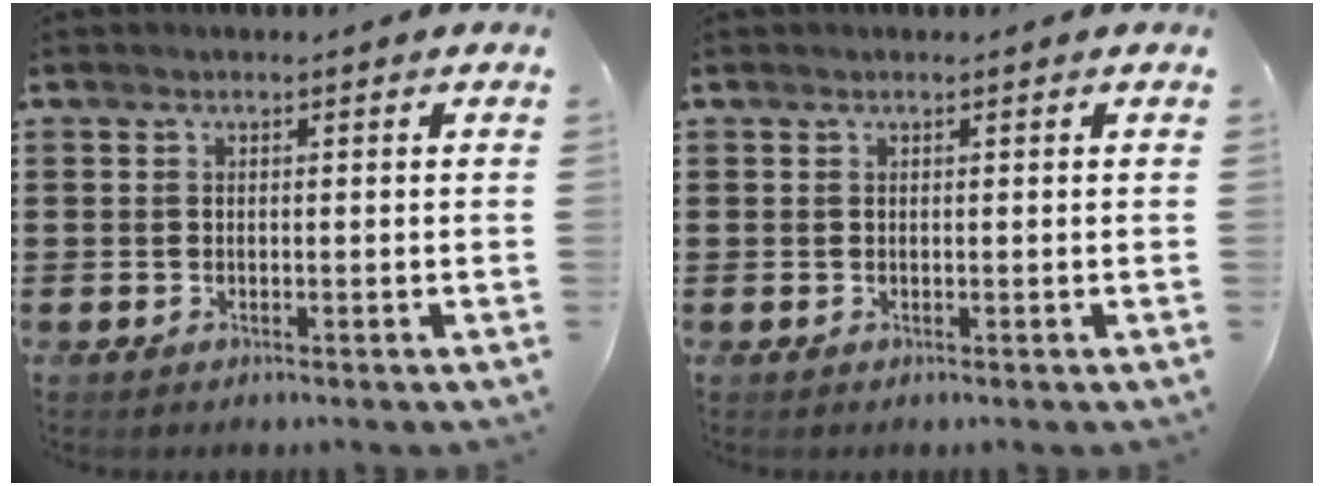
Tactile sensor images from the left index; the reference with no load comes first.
{"total": 0.0}